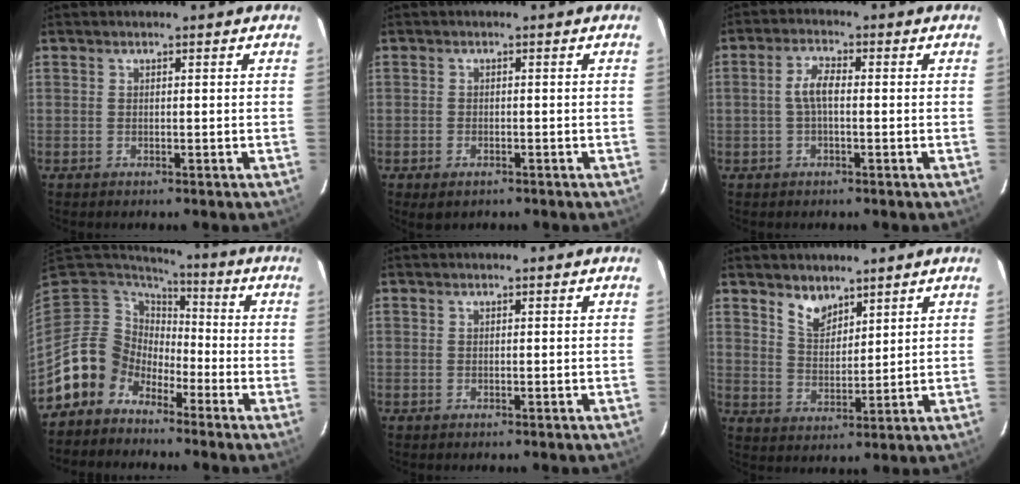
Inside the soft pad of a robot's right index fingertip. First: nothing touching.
{"total": 2.6, "force": [-1.6, 1.6, 1.4], "torque": [-0.028, -0.006, -0.025]}
{"total": 3.9, "force": [-0.3, 1.5, 3.6], "torque": [-0.075, 0.010, -0.005]}
{"total": 9.1, "force": [-6.0, 6.8, 0.1], "torque": [-0.015, 0.035, -0.121]}
{"total": 0.0}
{"total": 5.5, "force": [4.2, 2.7, 2.2], "torque": [-0.034, 0.003, 0.082]}